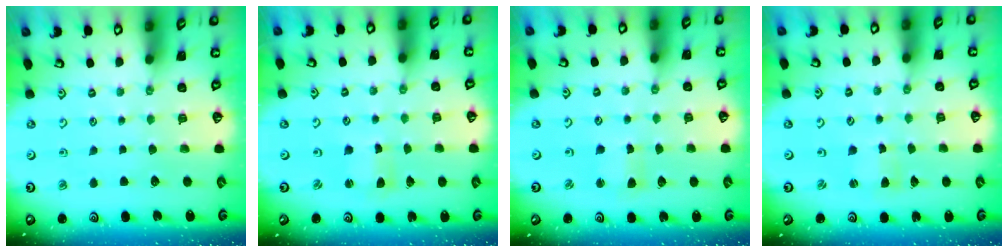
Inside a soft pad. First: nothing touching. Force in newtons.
{"total": 2.1, "press": 2.1, "slide": 0.4}
{"total": 2.7, "press": 2.7, "slide": 0.2}
{"total": 1.6, "press": 1.6, "slide": 0.2}